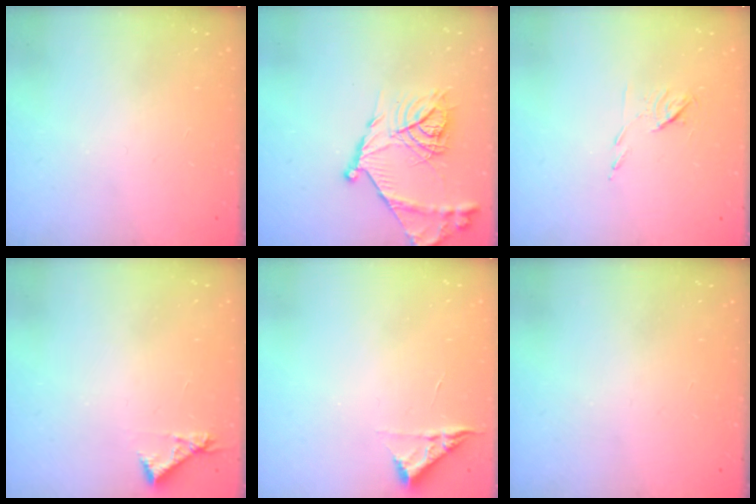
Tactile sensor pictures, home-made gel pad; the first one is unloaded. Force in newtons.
{"total": 18.1, "press": 18.0, "slide": 1.7}
{"total": 5.4, "press": 5.3, "slide": 0.9}
{"total": 4.7, "press": 4.7, "slide": 0.4}
{"total": 5.1, "press": 5.0, "slide": 0.7}
{"total": 0.0}